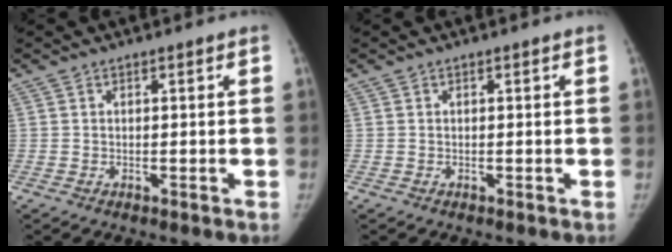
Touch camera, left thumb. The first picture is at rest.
{"total": 0.0}